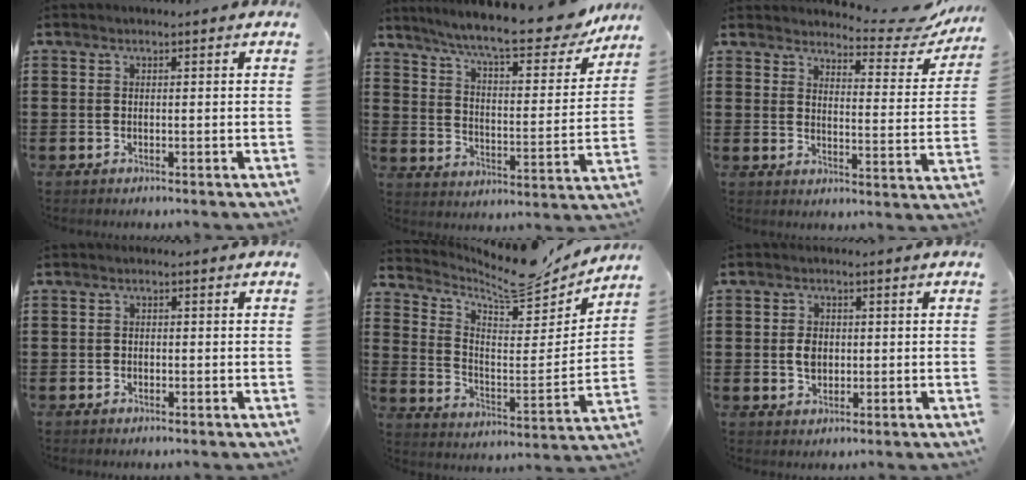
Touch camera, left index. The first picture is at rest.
{"total": 11.4, "force": [9.9, 0.7, 5.5], "torque": [-0.127, -0.060, 0.165]}
{"total": 4.9, "force": [4.5, 0.9, 1.5], "torque": [-0.038, -0.034, 0.073]}
{"total": 0.7, "force": [-0.4, 0.6, 0.3], "torque": [-0.007, 0.000, -0.008]}
{"total": 9.8, "force": [9.0, 1.4, 3.6], "torque": [-0.083, -0.071, 0.152]}
{"total": 3.0, "force": [0.1, 2.1, 2.1], "torque": [-0.044, 0.007, 0.002]}